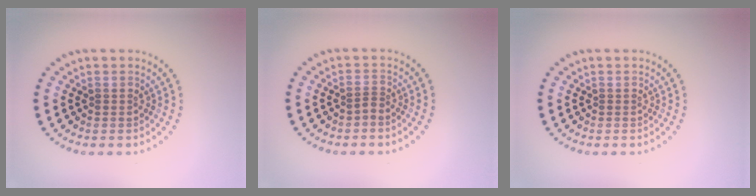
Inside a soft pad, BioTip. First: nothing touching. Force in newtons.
{"total": 0.6, "press": 0.3, "slide": 0.5}
{"total": 0.0}